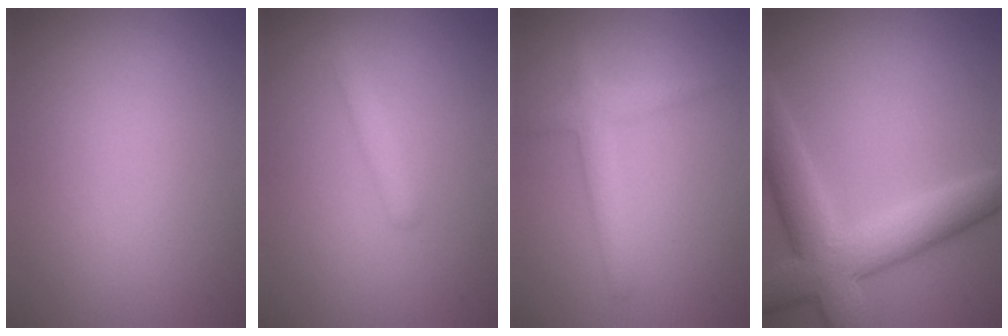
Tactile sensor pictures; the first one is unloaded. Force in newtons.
{"total": 1.6, "press": 1.6, "slide": 0.0}
{"total": 1.7, "press": 1.7, "slide": 0.2}
{"total": 7.7, "press": 7.7, "slide": 0.8}